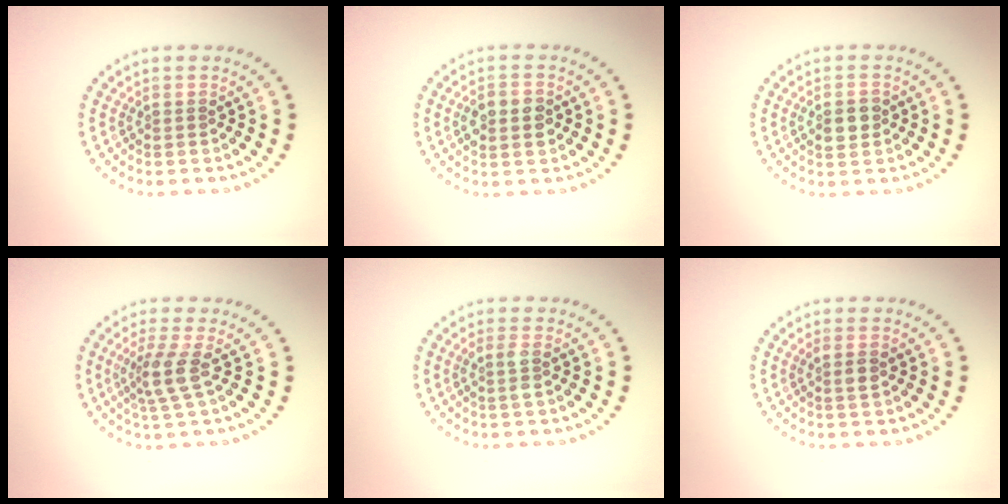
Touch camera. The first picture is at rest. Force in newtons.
{"total": 2.8, "press": 2.8, "slide": 0.1}
{"total": 2.7, "press": 2.7, "slide": 0.2}
{"total": 2.7, "press": 2.0, "slide": 1.8}
{"total": 1.5, "press": 1.3, "slide": 0.6}
{"total": 1.2, "press": 1.0, "slide": 0.5}